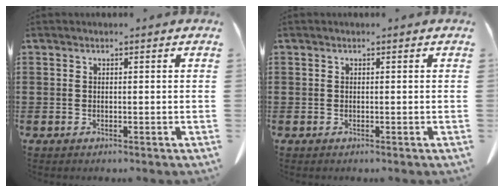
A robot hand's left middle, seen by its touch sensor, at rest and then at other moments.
{"total": 0.0}